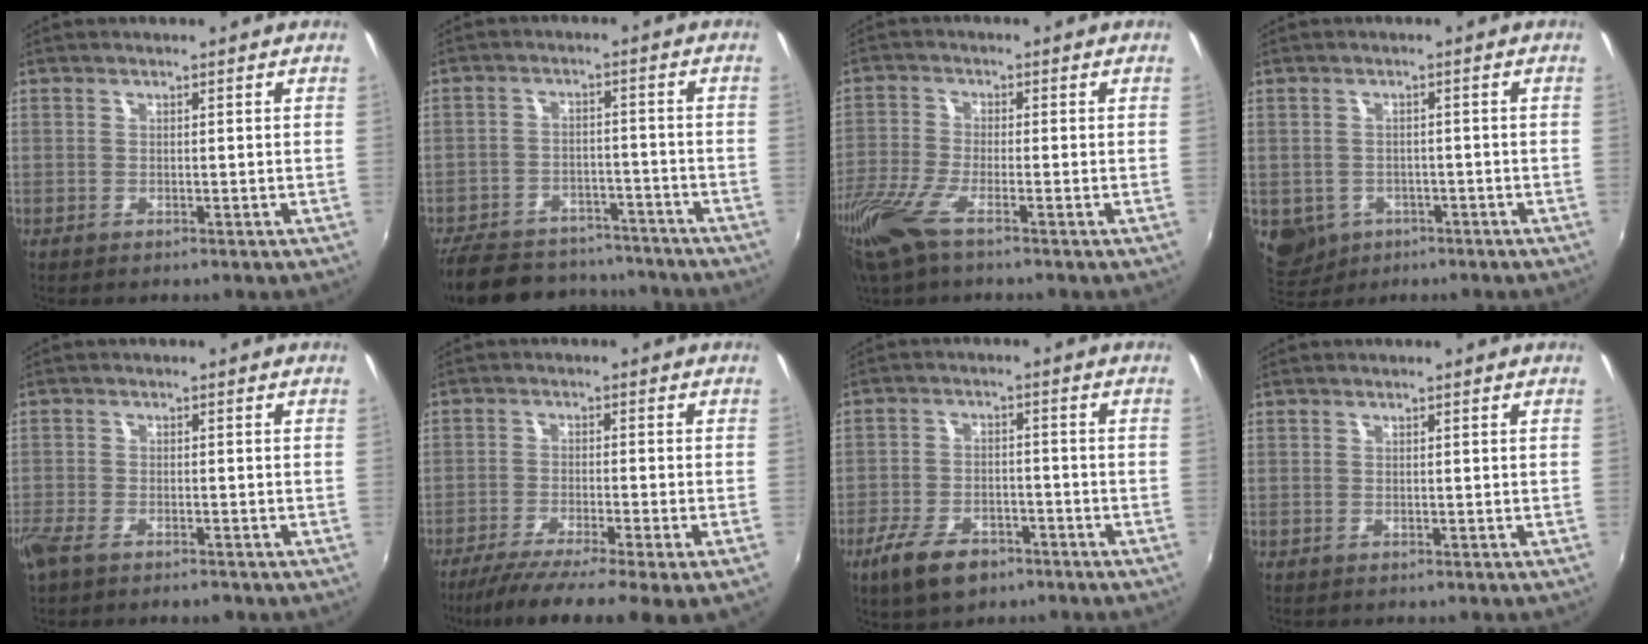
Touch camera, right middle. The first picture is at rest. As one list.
[{"total": 19.2, "force": [-15.9, 7.8, 7.2], "torque": [-0.171, 0.018, -0.218]}, {"total": 9.8, "force": [-6.5, 2.1, 7.1], "torque": [-0.173, -0.035, -0.133]}, {"total": 7.2, "force": [-3.0, 5.9, 2.8], "torque": [-0.070, -0.014, -0.032]}, {"total": 6.1, "force": [-4.4, 2.3, 3.5], "torque": [-0.092, -0.020, -0.085]}, {"total": 10.3, "force": [-7.8, -1.0, 6.6], "torque": [-0.127, -0.036, -0.126]}, {"total": 9.4, "force": [-6.2, 4.6, 5.3], "torque": [-0.134, -0.010, -0.110]}, {"total": 0.0}]